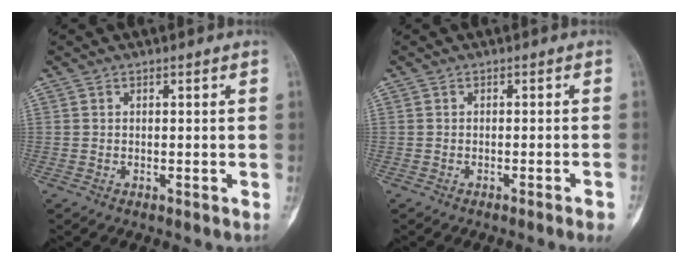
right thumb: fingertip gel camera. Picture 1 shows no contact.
{"total": 3.1, "force": [-2.2, -0.2, 2.2], "torque": [-0.030, 0.010, -0.024]}